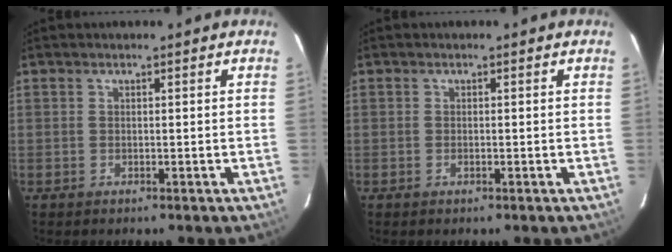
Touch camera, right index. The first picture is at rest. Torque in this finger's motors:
{"motor_torque": [-0.04, -0.01, -0.03, 0.00]}